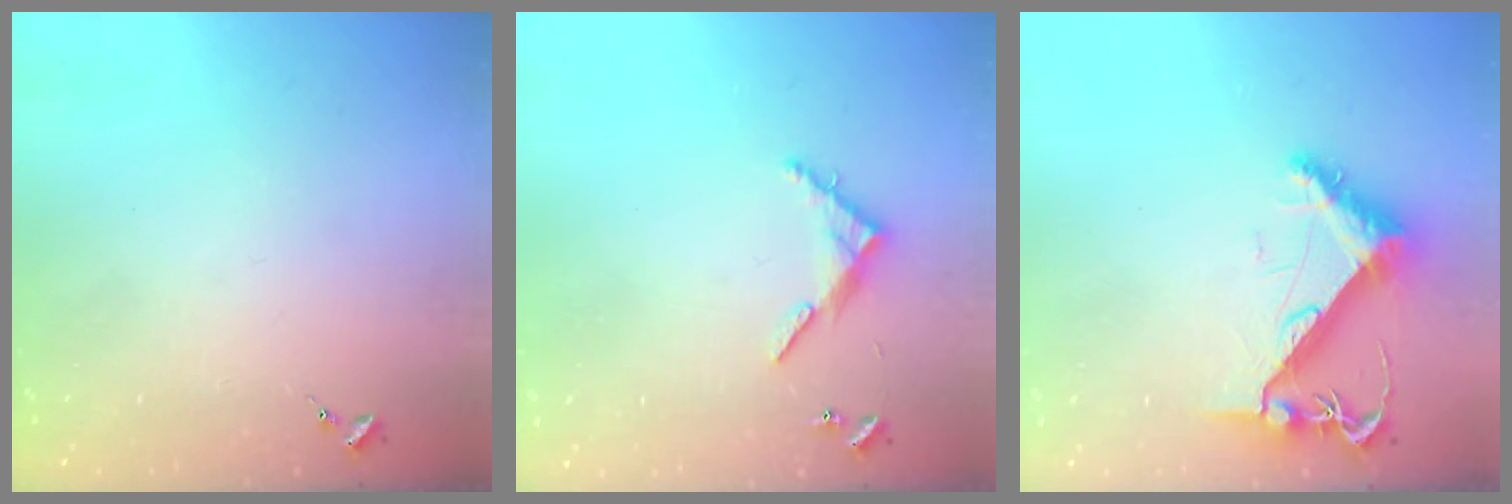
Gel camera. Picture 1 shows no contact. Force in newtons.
{"total": 6.9, "press": 6.9, "slide": 0.5}
{"total": 8.3, "press": 8.2, "slide": 1.0}